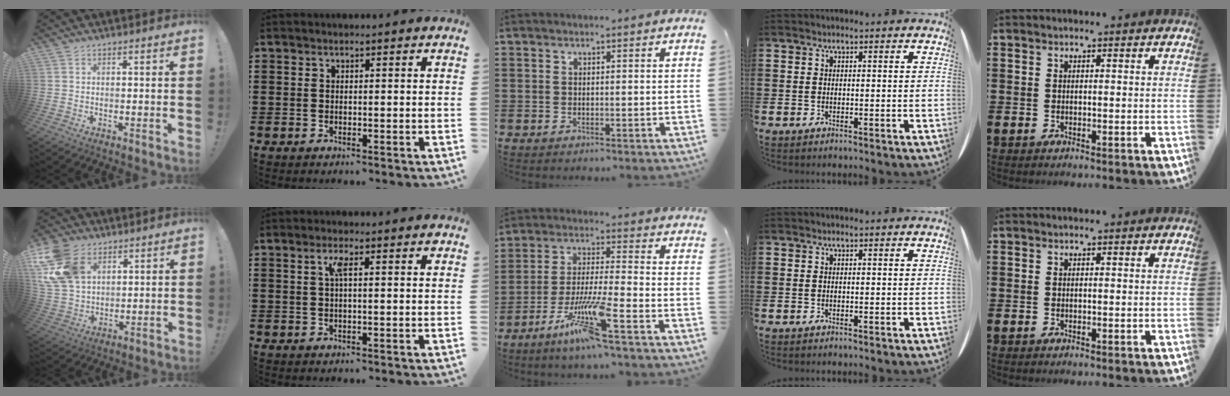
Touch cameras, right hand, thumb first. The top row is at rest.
{"thumb": {"total": 17.0, "force": [7.2, 12.1, 9.6], "torque": [-0.201, -0.028, 0.142]}, "index": {"total": 2.6, "force": [0.7, 0.4, 2.5], "torque": [-0.043, 0.002, 0.008]}, "middle": {"total": 9.6, "force": [-6.0, 0.2, 7.5], "torque": [-0.160, -0.013, -0.120]}}